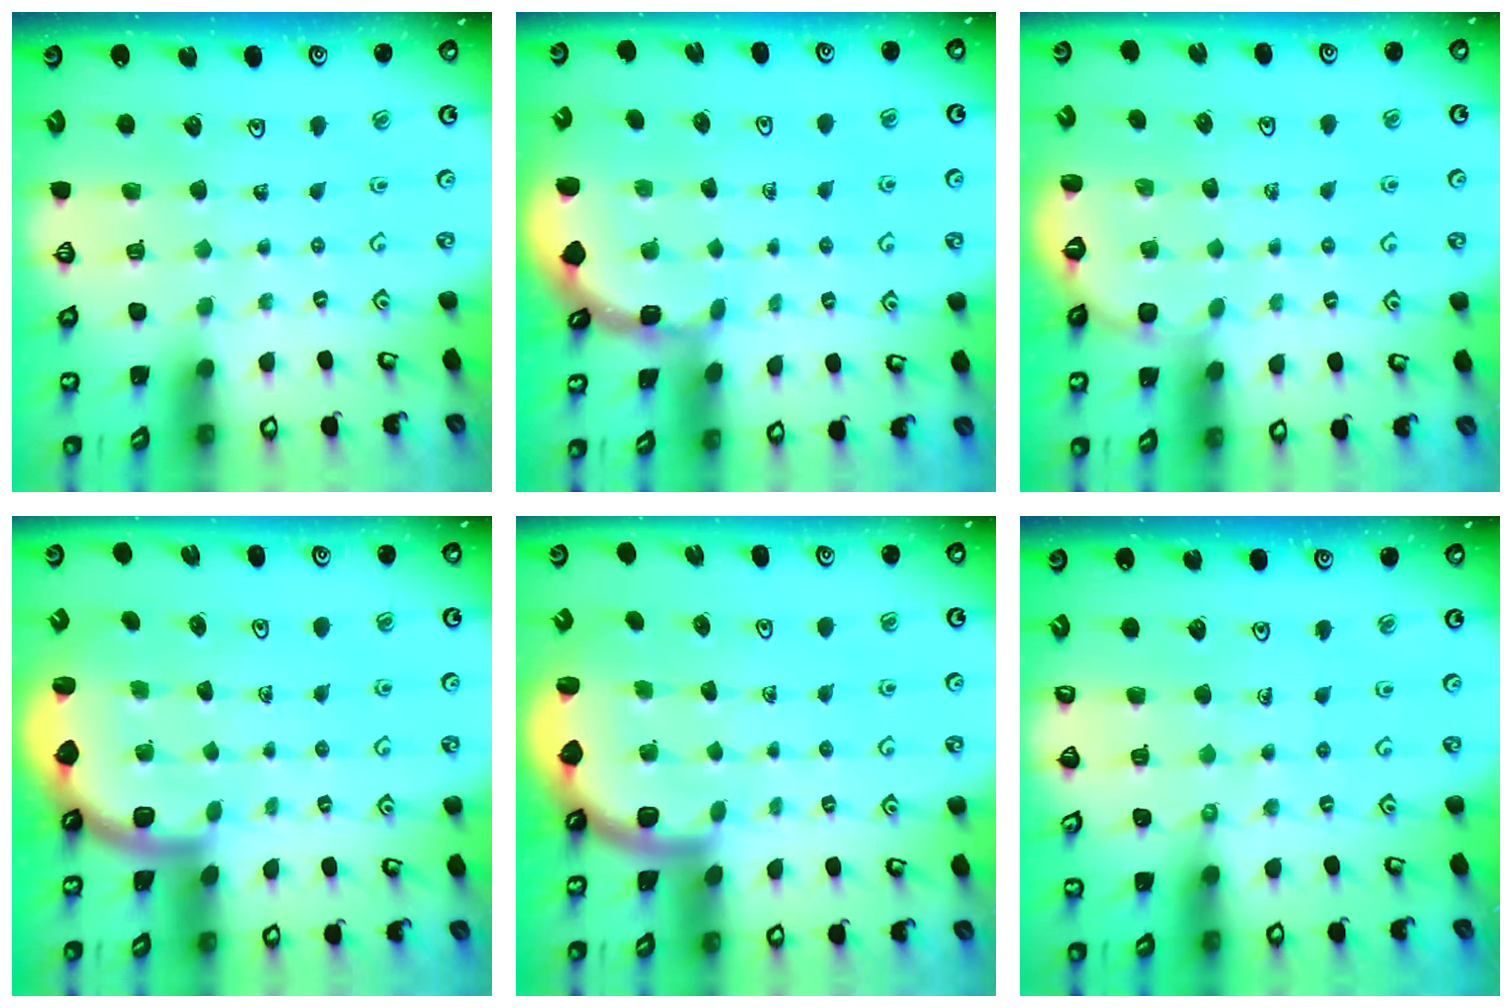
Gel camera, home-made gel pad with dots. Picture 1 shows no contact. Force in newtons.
{"total": 1.6, "press": 1.6, "slide": 0.1}
{"total": 2.9, "press": 2.8, "slide": 0.9}
{"total": 1.6, "press": 1.6, "slide": 0.1}
{"total": 1.7, "press": 1.7, "slide": 0.1}
{"total": 2.3, "press": 2.3, "slide": 0.5}